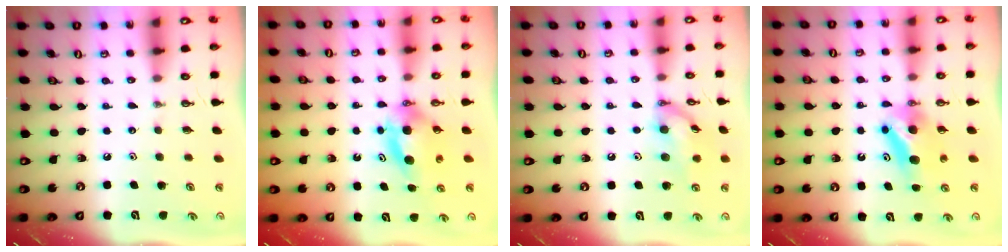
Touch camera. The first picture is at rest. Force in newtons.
{"total": 5.7, "press": 5.6, "slide": 1.2}
{"total": 12.8, "press": 12.8, "slide": 0.5}
{"total": 7.6, "press": 7.1, "slide": 2.6}